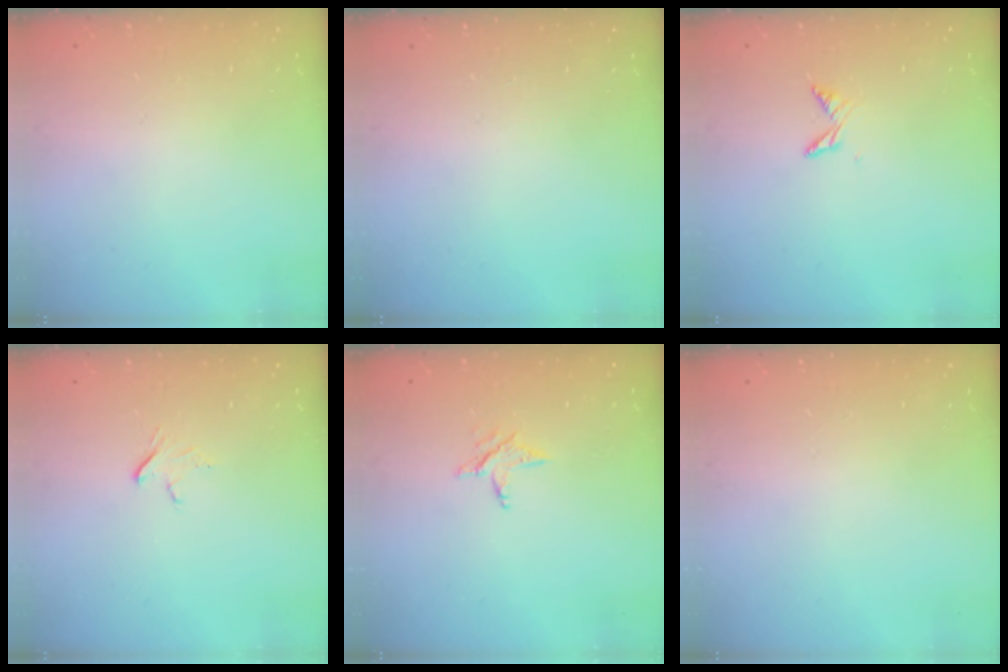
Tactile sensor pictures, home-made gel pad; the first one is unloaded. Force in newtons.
{"total": 0.0}
{"total": 5.3, "press": 5.2, "slide": 0.6}
{"total": 3.4, "press": 3.4, "slide": 0.3}
{"total": 3.1, "press": 3.1, "slide": 0.3}
{"total": 0.0}